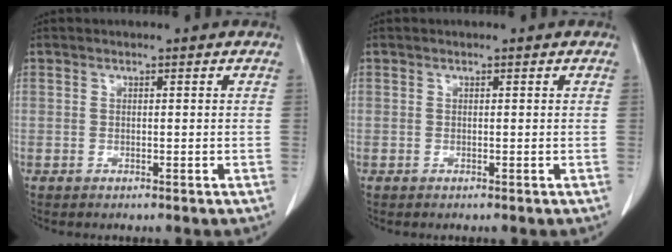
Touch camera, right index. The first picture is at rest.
{"total": 0.0}